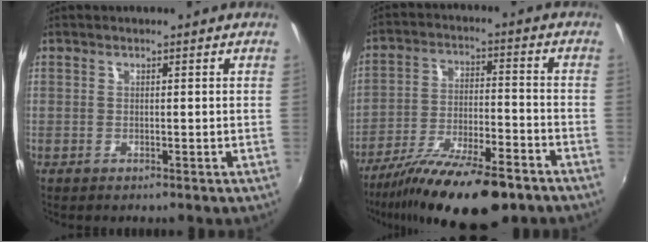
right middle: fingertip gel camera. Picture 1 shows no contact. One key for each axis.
{"total": 18.8, "fx": -14.2, "fy": 4.6, "fz": 11.5, "tx": -0.214, "ty": -0.038, "tz": -0.230}